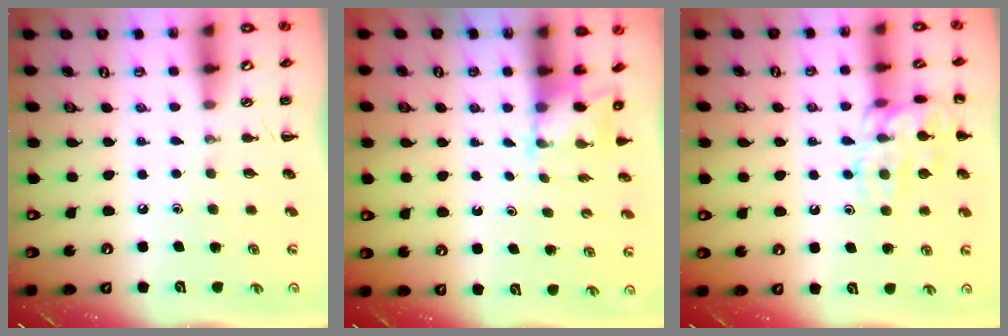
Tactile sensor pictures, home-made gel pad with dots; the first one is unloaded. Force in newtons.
{"total": 2.4, "press": 2.3, "slide": 0.8}
{"total": 14.7, "press": 14.7, "slide": 0.4}